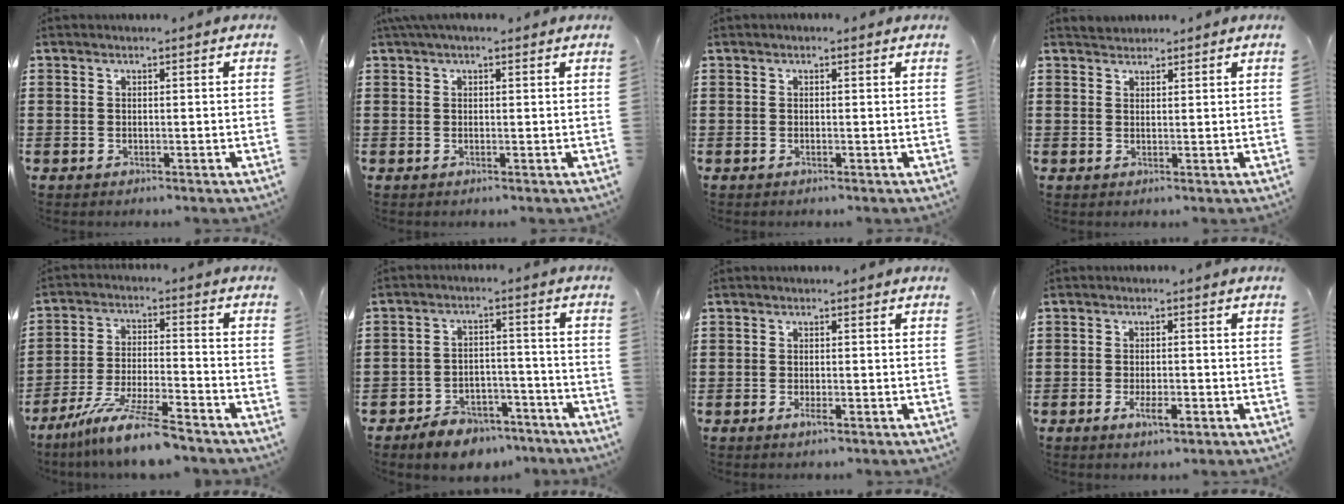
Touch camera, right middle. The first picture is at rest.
{"total": 1.4, "force": [1.0, 0.3, 0.9], "torque": [-0.019, 0.002, 0.018]}
{"total": 0.0}
{"total": 0.9, "force": [0.9, 0.3, -0.3], "torque": [0.002, 0.006, 0.018]}
{"total": 9.6, "force": [-8.0, 0.1, 5.3], "torque": [-0.108, -0.003, -0.157]}
{"total": 5.8, "force": [-5.4, 1.8, 1.1], "torque": [-0.014, 0.023, -0.104]}
{"total": 1.3, "force": [-0.6, 0.3, 1.1], "torque": [-0.020, -0.002, -0.010]}
{"total": 3.3, "force": [-1.6, 1.1, 2.7], "torque": [-0.050, 0.000, -0.029]}